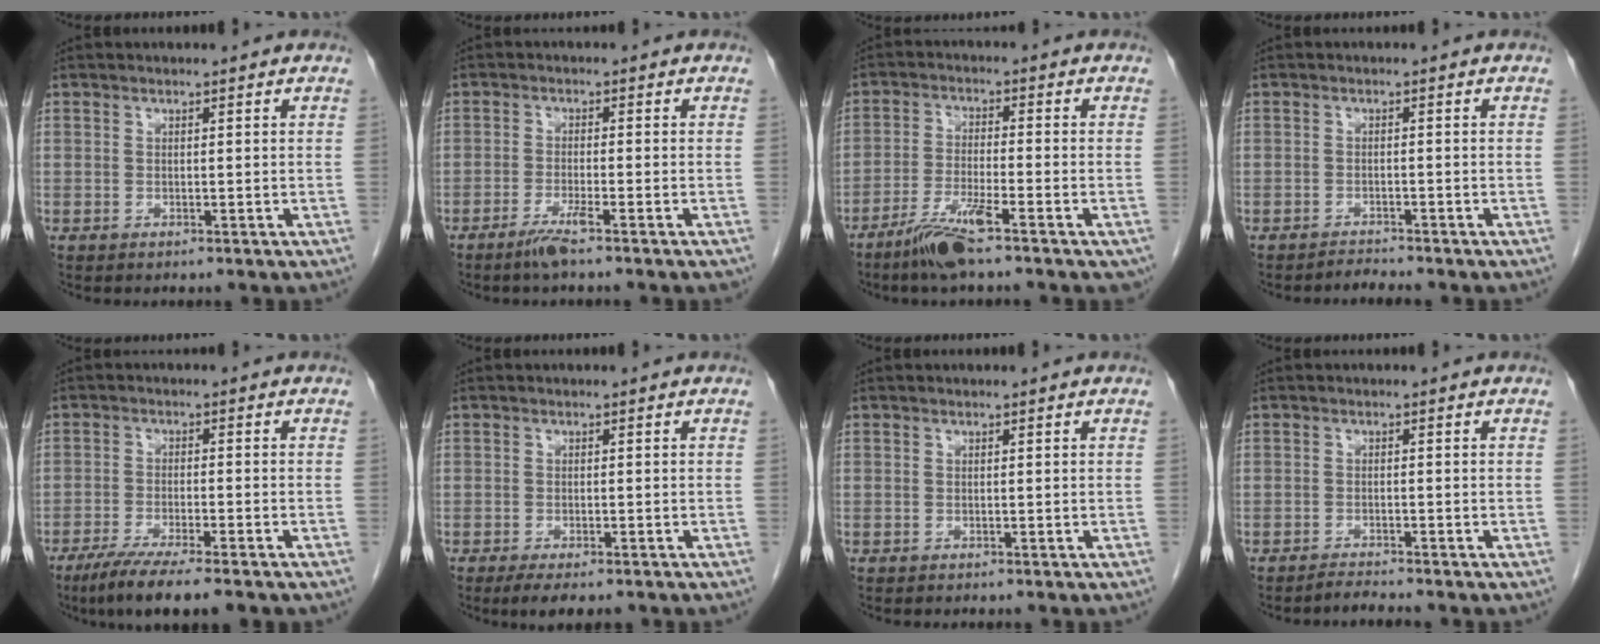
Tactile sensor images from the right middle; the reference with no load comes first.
{"total": 3.5, "force": [-2.5, -0.3, 2.5], "torque": [-0.050, -0.007, -0.049]}
{"total": 7.7, "force": [-5.2, 0.6, 5.7], "torque": [-0.108, -0.014, -0.095]}
{"total": 1.4, "force": [-1.4, -0.3, -0.3], "torque": [0.005, -0.009, -0.021]}
{"total": 9.2, "force": [-6.9, 0.7, 6.0], "torque": [-0.097, -0.022, -0.110]}
{"total": 4.4, "force": [-3.3, 1.5, 2.5], "torque": [-0.037, -0.008, -0.047]}
{"total": 0.0}
{"total": 1.7, "force": [-1.6, -0.5, 0.0], "torque": [-0.004, -0.010, -0.028]}